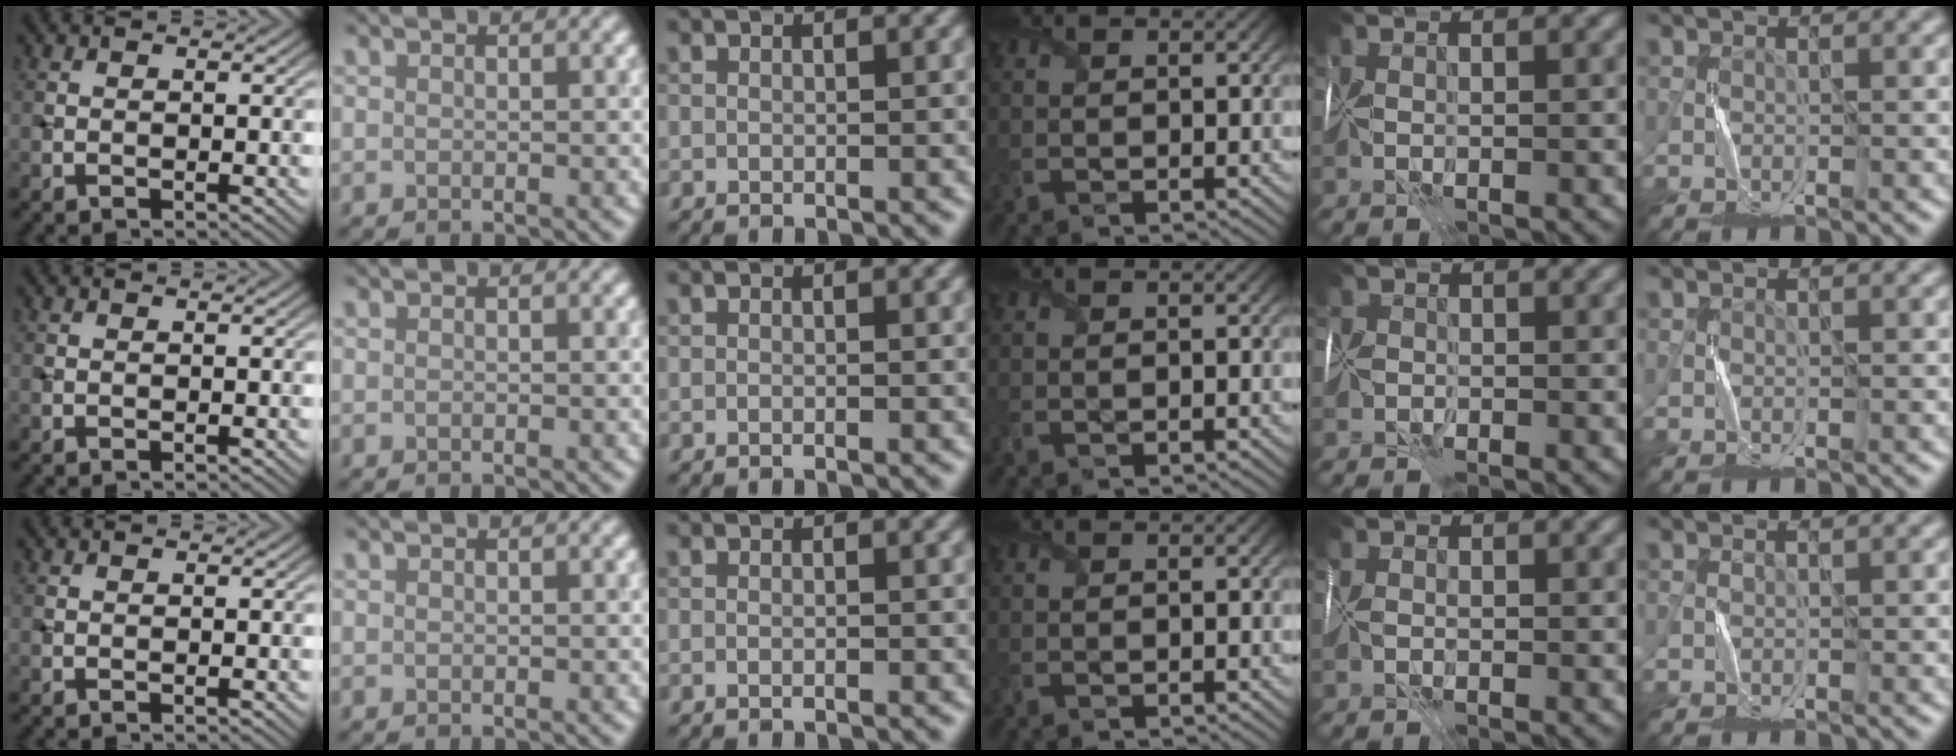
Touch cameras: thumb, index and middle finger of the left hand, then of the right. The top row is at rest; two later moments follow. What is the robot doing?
{"motion": "fold", "object": "map"}